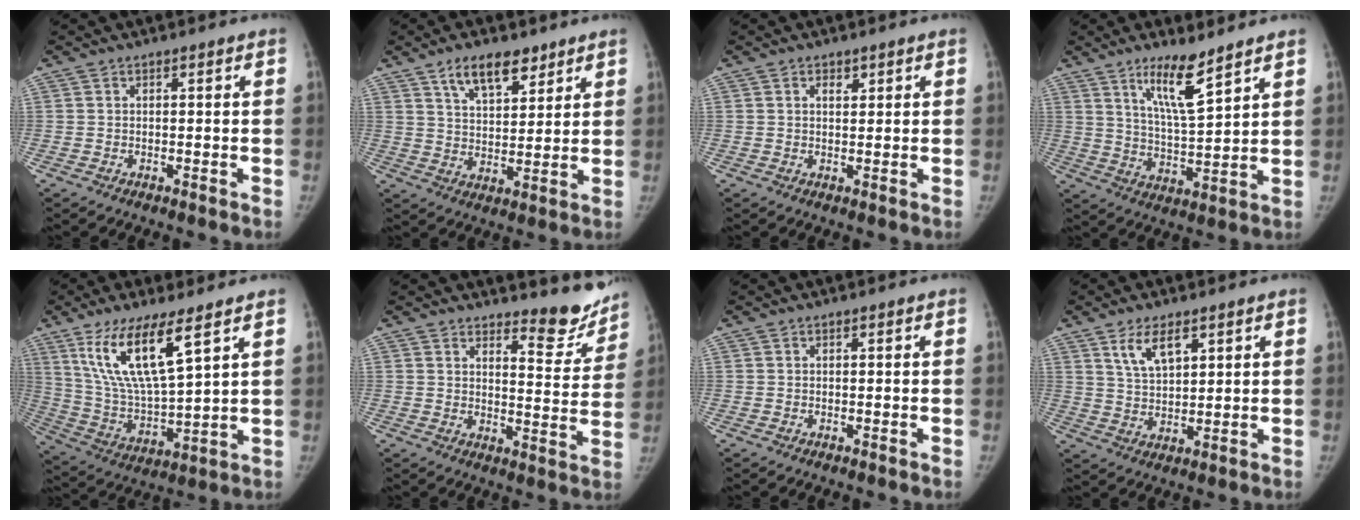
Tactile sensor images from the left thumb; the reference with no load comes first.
{"total": 9.1, "force": [6.0, 4.2, 5.4], "torque": [-0.065, -0.036, 0.107]}
{"total": 1.7, "force": [1.0, 1.0, 1.0], "torque": [-0.008, -0.004, 0.015]}
{"total": 9.8, "force": [6.6, 1.6, 7.1], "torque": [-0.121, -0.054, 0.124]}
{"total": 15.5, "force": [8.3, 3.8, 12.6], "torque": [-0.243, -0.044, 0.173]}
{"total": 9.9, "force": [9.1, 2.9, 2.6], "torque": [-0.001, -0.089, 0.108]}
{"total": 0.0}
{"total": 6.7, "force": [3.8, 2.9, 4.6], "torque": [-0.075, -0.023, 0.076]}